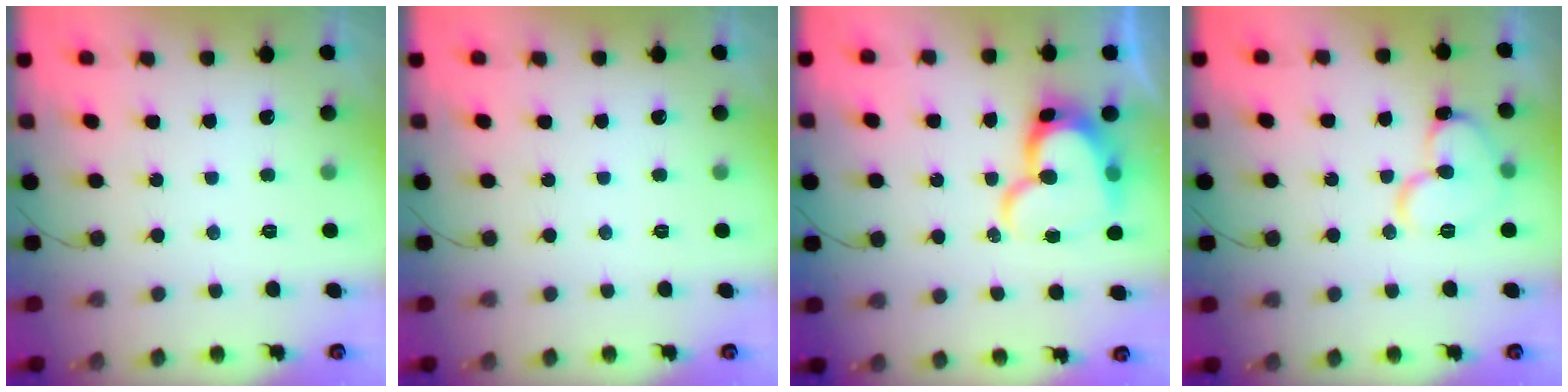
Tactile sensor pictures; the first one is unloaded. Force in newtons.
{"total": 0.0}
{"total": 16.3, "press": 16.2, "slide": 1.2}
{"total": 12.5, "press": 12.4, "slide": 1.6}